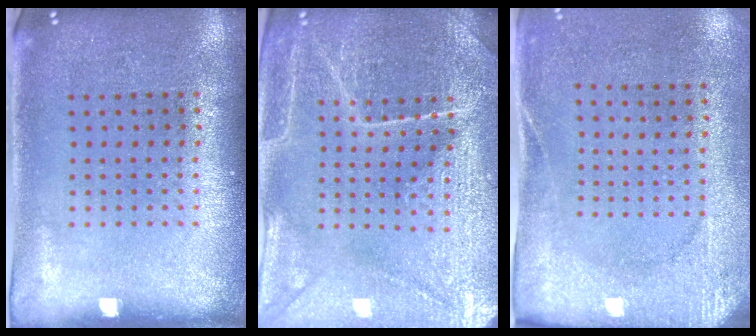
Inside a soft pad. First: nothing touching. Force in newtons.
{"total": 4.4, "press": 4.3, "slide": 1.1}
{"total": 2.6, "press": 2.0, "slide": 1.6}